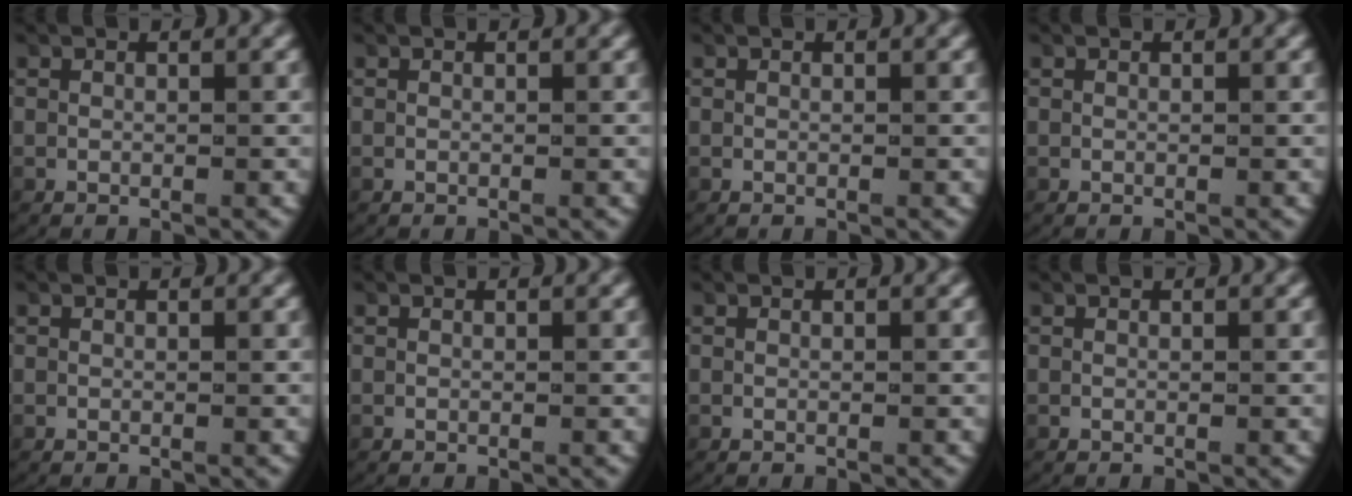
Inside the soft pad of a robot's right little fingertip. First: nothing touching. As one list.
[{"total": 0.0}, {"total": 0.0}, {"total": 0.0}, {"total": 0.0}, {"total": 0.0}, {"total": 0.6, "force": [0.0, -0.6, -0.3], "torque": [0.002, -0.006, 0.006]}, {"total": 0.0}]